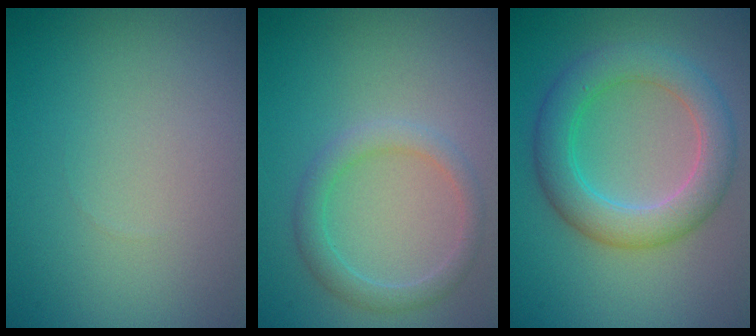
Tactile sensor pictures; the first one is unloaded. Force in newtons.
{"total": 2.4, "press": 2.4, "slide": 0.1}
{"total": 5.2, "press": 5.2, "slide": 0.0}